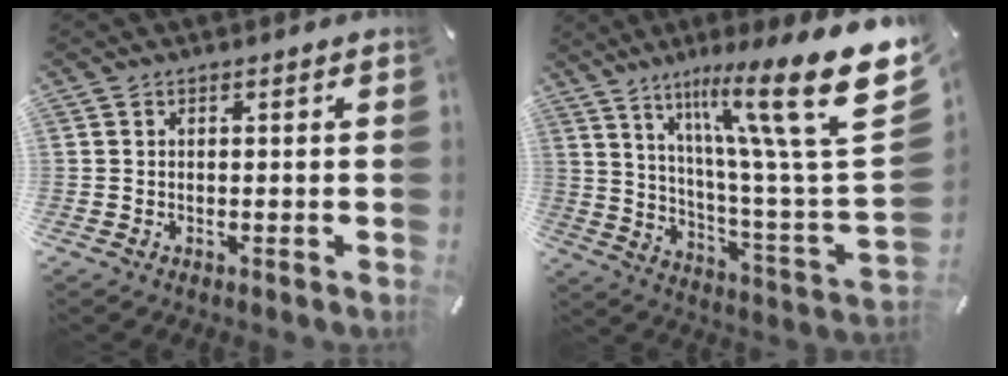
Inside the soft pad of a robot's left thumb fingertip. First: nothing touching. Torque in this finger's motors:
{"motor_torque": [3.53, 1.47, 1.40, -1.37, 0.58]}